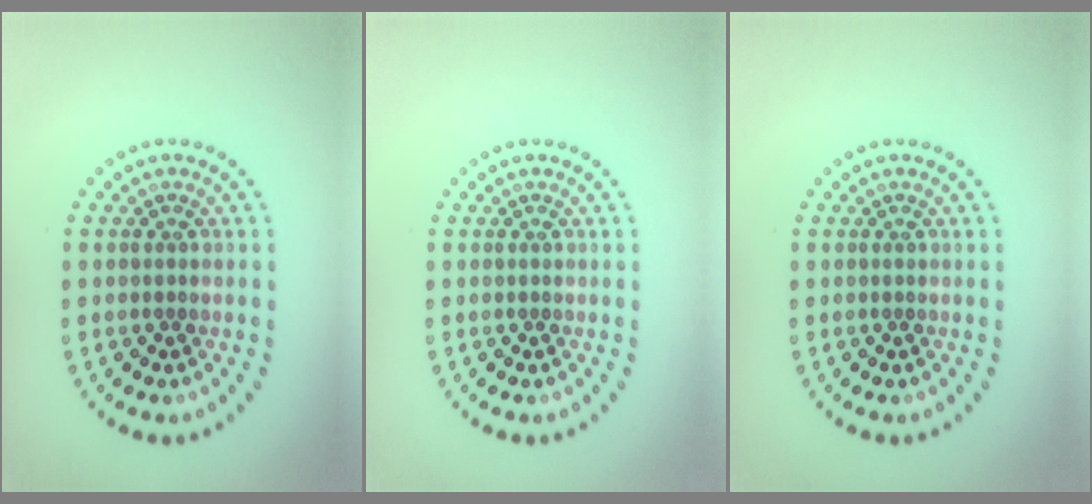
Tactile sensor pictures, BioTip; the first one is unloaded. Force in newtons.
{"total": 0.0}
{"total": 0.0}